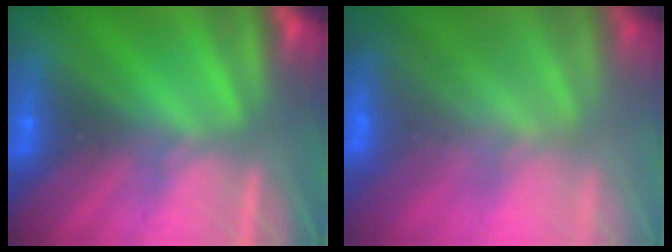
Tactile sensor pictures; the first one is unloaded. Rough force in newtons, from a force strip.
{"total": 4.4}